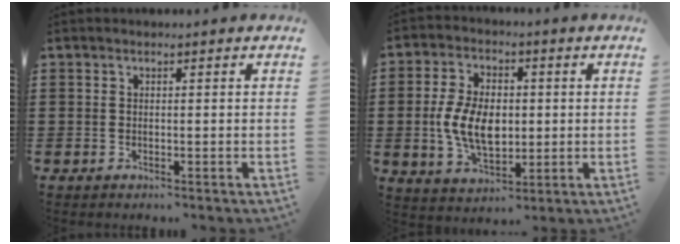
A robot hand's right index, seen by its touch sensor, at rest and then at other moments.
{"total": 8.7, "force": [-0.4, 5.4, 6.9], "torque": [-0.155, 0.008, -0.011]}